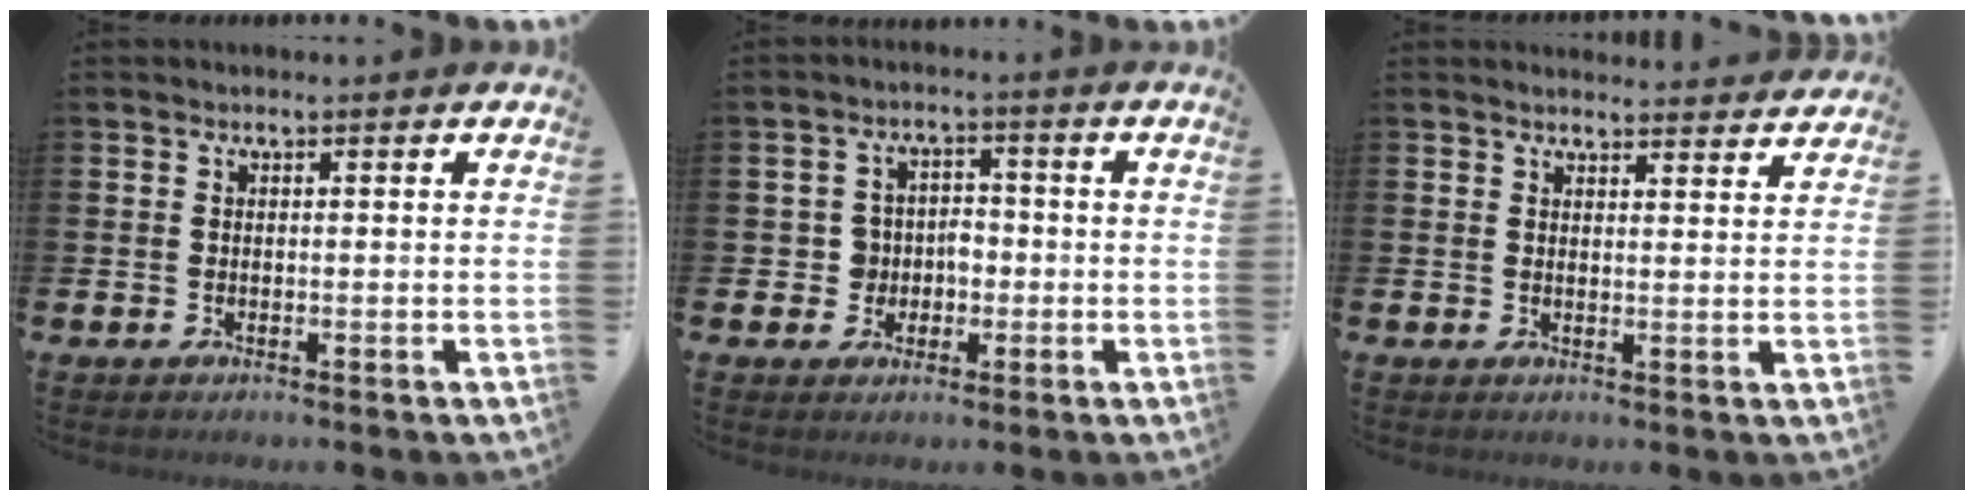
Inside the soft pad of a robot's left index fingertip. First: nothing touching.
{"total": 3.7, "force": [-0.9, 3.5, 0.8], "torque": [-0.024, 0.006, -0.024]}
{"total": 2.9, "force": [2.9, 0.3, 0.0], "torque": [0.010, -0.021, 0.049]}